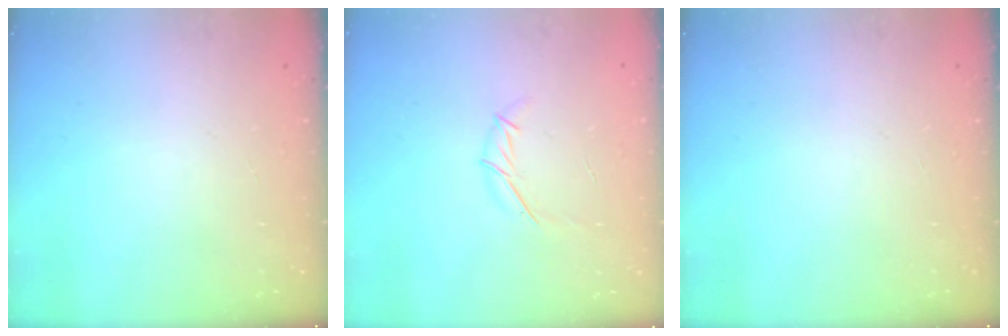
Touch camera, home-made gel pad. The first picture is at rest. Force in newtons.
{"total": 5.6, "press": 5.5, "slide": 0.6}
{"total": 0.0}